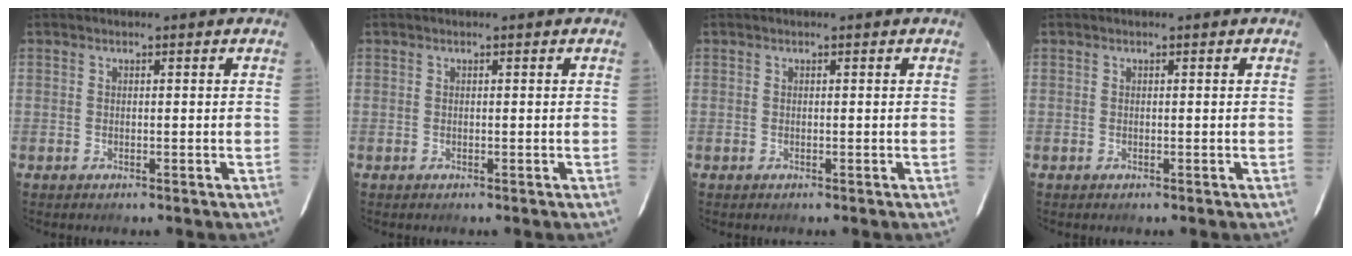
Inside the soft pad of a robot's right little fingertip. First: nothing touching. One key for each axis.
{"total": 0.0}
{"total": 0.0}
{"total": 0.0}